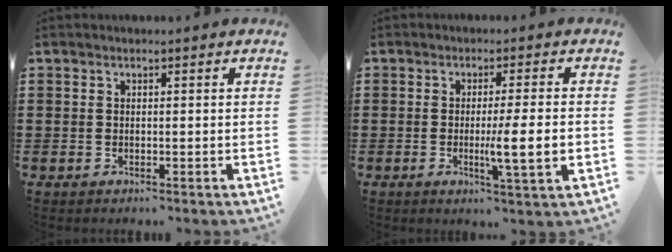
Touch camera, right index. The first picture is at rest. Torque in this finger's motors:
{"motor_torque": [1.58, 0.56, 0.37, 0.08]}